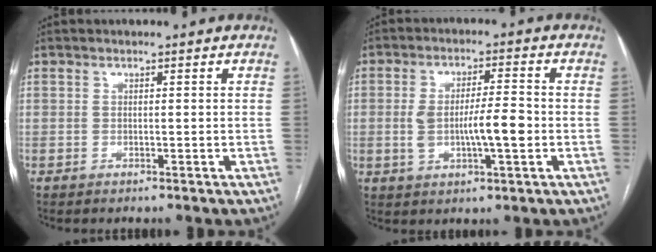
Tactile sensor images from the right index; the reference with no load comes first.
{"total": 7.9, "force": [-1.0, 1.8, 7.6], "torque": [-0.139, 0.010, -0.015]}